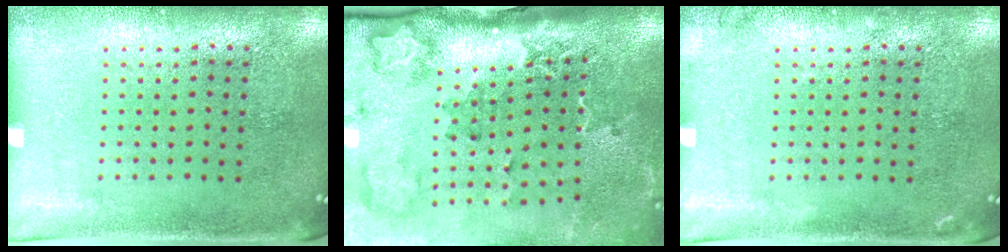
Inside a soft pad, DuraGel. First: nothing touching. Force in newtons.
{"total": 3.0, "press": 2.2, "slide": 2.0}
{"total": 0.9, "press": 0.9, "slide": 0.2}